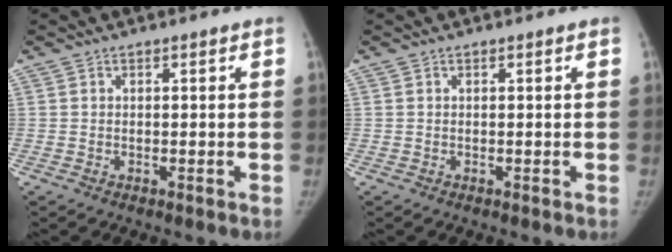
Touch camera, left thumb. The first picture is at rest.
{"total": 0.0}